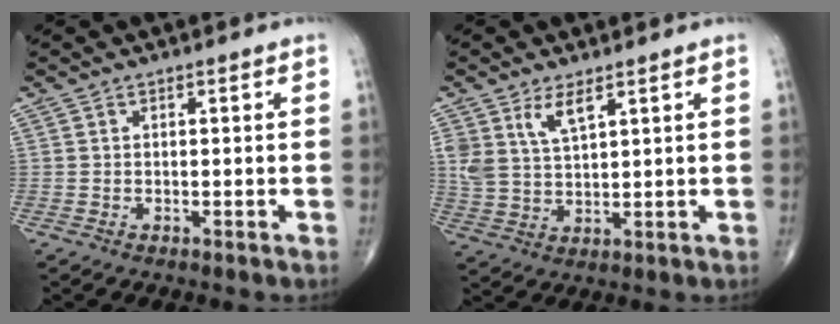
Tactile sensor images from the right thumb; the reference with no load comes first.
{"total": 5.9, "force": [3.4, 2.4, 4.2], "torque": [-0.082, -0.017, 0.075]}